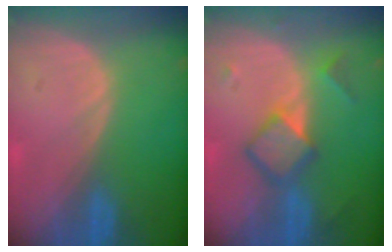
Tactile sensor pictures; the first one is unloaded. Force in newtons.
{"total": 5.8, "press": 5.8, "slide": 0.1}